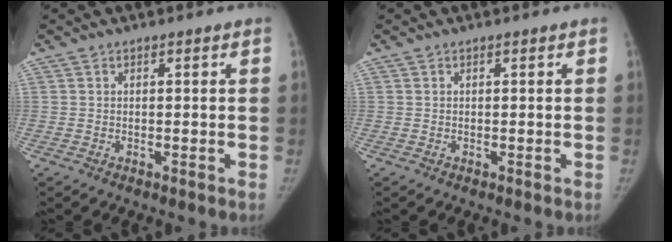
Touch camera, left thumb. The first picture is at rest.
{"total": 0.0}